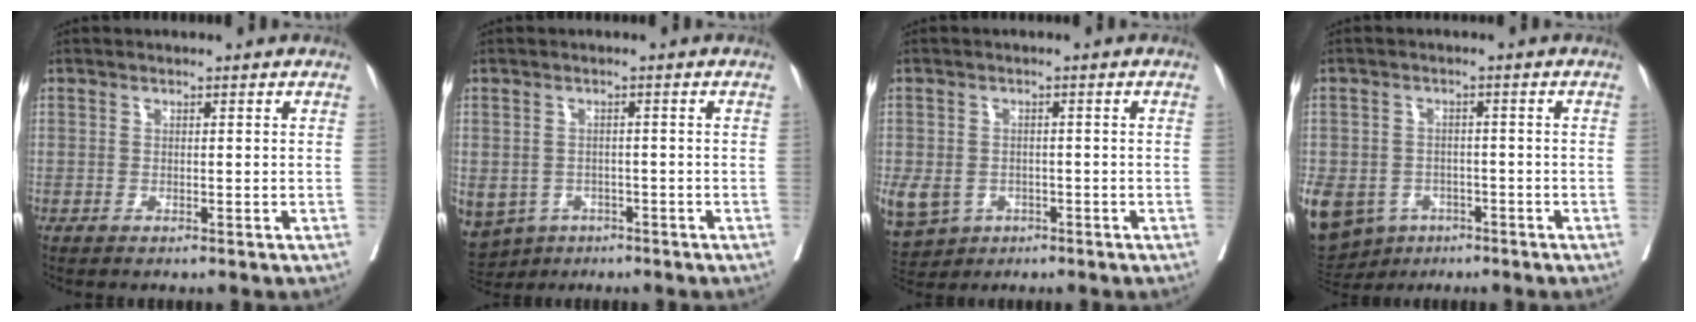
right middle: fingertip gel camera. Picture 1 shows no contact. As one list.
[{"total": 10.4, "force": [-5.8, 8.1, 3.0], "torque": [-0.106, -0.008, -0.074]}, {"total": 16.0, "force": [-6.1, 13.3, 6.4], "torque": [-0.240, -0.014, -0.084]}, {"total": 18.0, "force": [-8.3, 14.2, 7.3], "torque": [-0.263, -0.018, -0.121]}]